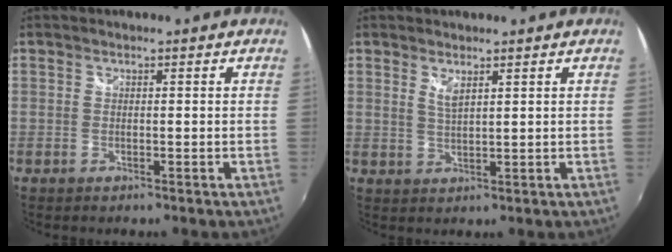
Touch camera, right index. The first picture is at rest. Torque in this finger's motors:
{"motor_torque": [0.00, 0.05, 0.01, 0.03]}